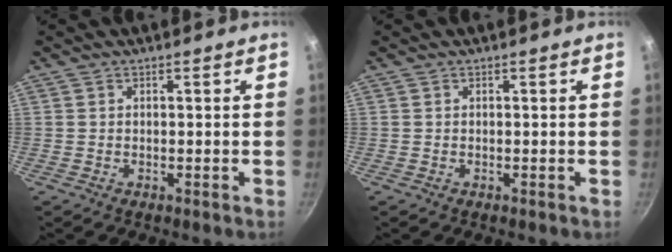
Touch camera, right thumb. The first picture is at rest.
{"total": 0.0}